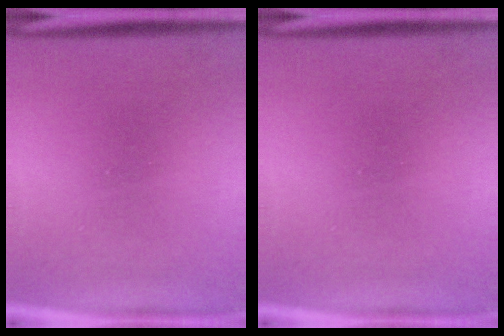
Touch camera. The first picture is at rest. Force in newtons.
{"total": 0.0}